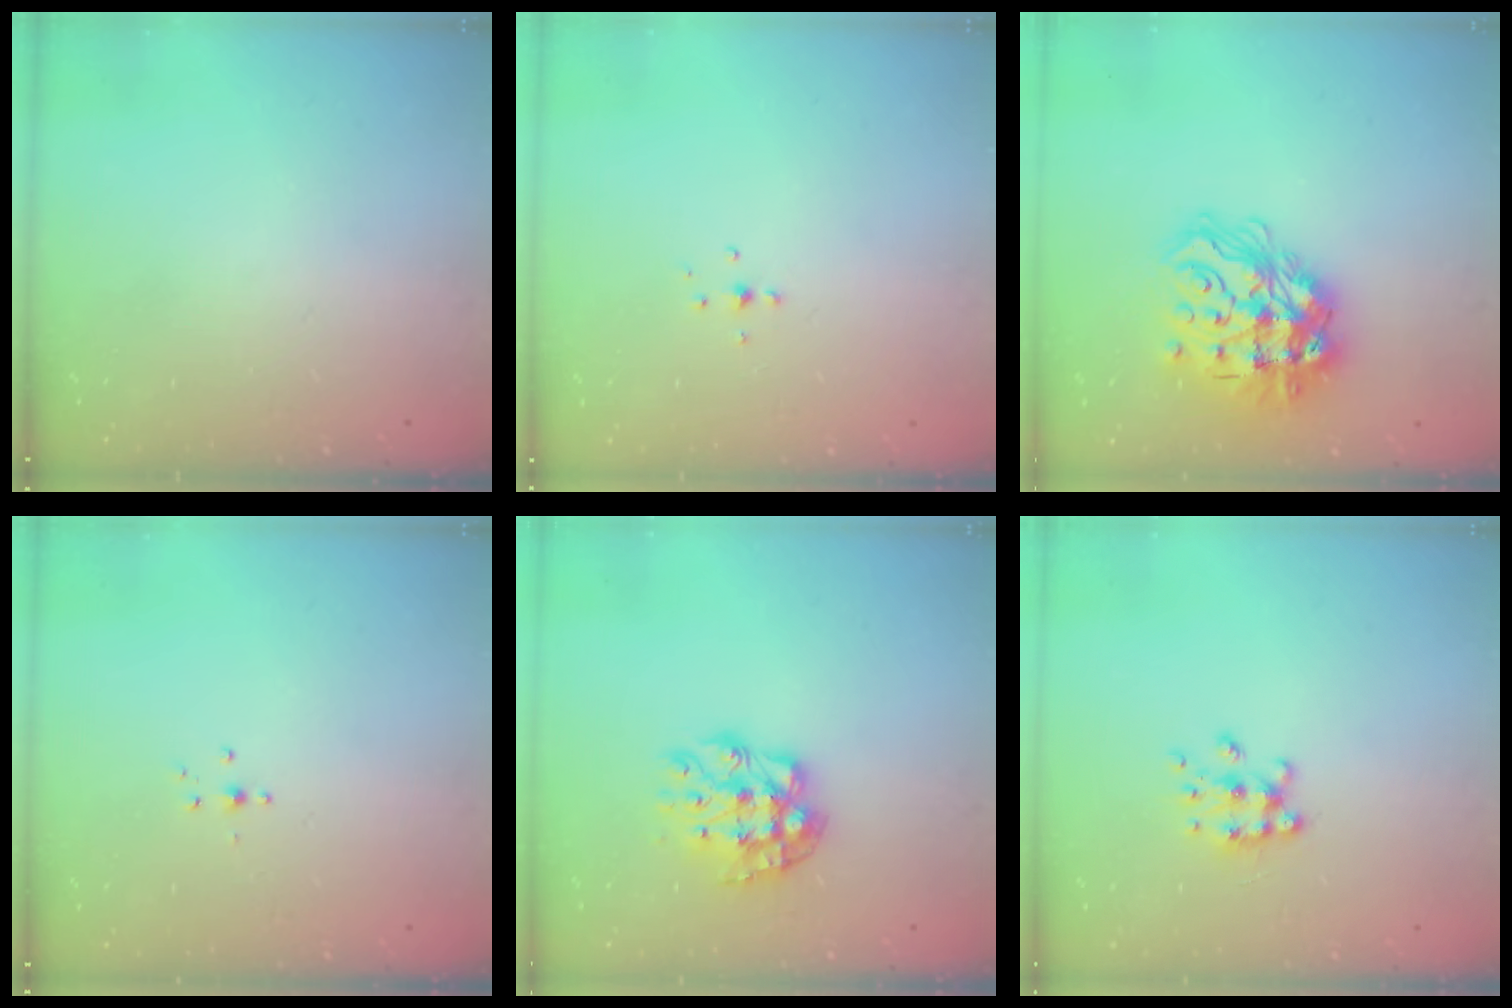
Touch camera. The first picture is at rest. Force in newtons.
{"total": 2.8, "press": 2.7, "slide": 0.7}
{"total": 19.8, "press": 19.6, "slide": 2.3}
{"total": 2.7, "press": 2.6, "slide": 0.9}
{"total": 9.8, "press": 9.8, "slide": 0.9}
{"total": 7.8, "press": 7.8, "slide": 0.8}